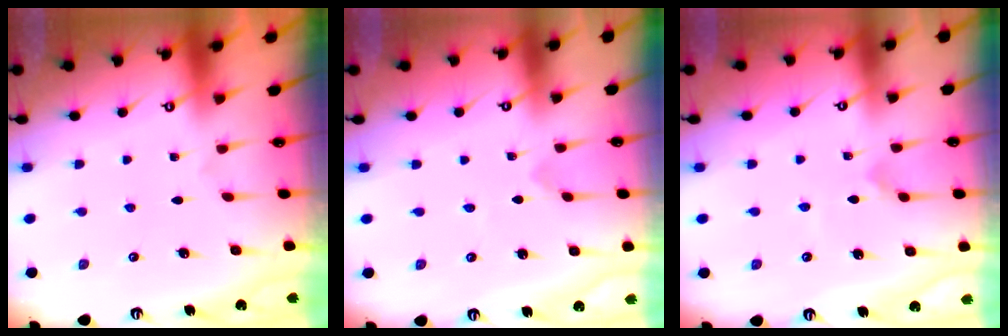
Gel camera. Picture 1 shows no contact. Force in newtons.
{"total": 0.0}
{"total": 2.6, "press": 2.6, "slide": 0.3}